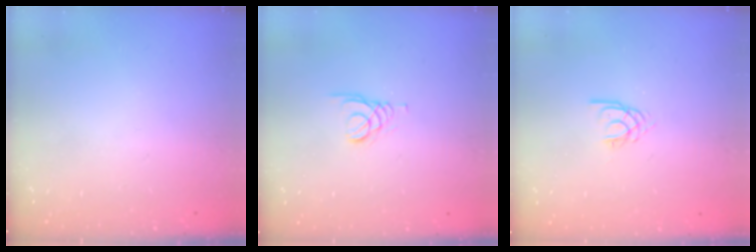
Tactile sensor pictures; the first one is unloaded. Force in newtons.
{"total": 1.6, "press": 1.5, "slide": 0.2}
{"total": 2.3, "press": 2.3, "slide": 0.2}